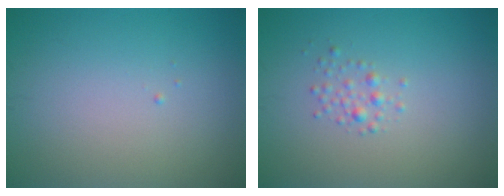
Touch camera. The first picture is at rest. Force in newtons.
{"total": 1.2, "press": 1.2, "slide": 0.1}